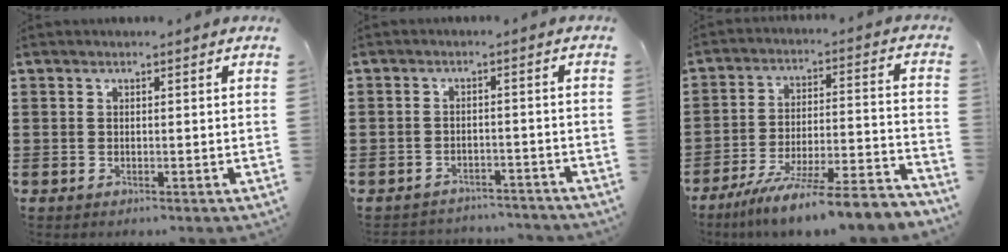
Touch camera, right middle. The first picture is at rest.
{"total": 2.8, "force": [-2.7, 0.6, -0.5], "torque": [0.001, 0.003, -0.062]}
{"total": 9.6, "force": [-8.4, -0.6, 4.6], "torque": [-0.071, 0.001, -0.161]}